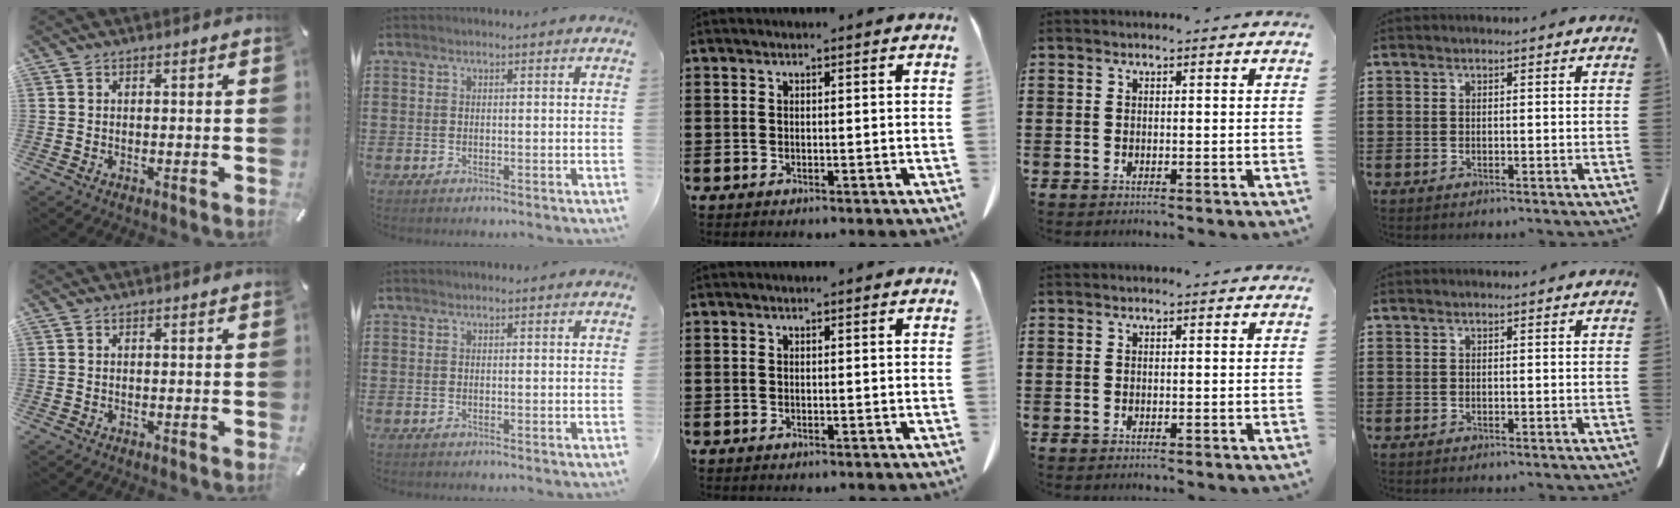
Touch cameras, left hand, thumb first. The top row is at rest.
{}